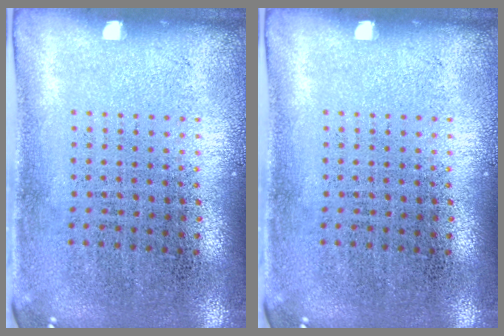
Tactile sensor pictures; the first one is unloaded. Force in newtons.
{"total": 0.0}